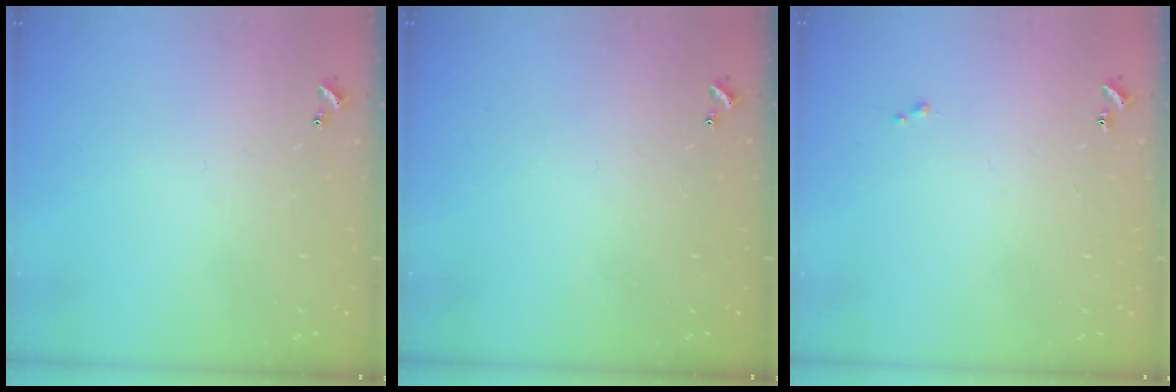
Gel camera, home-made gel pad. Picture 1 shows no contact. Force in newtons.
{"total": 0.0}
{"total": 0.0}